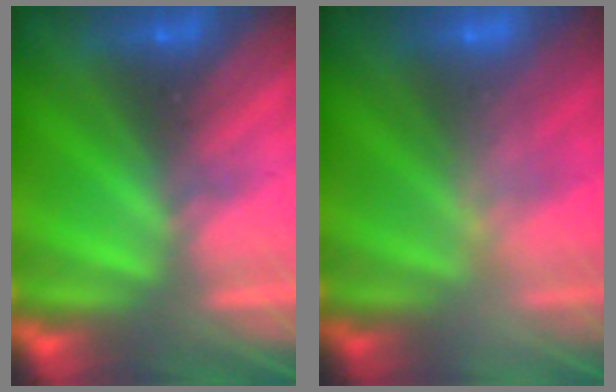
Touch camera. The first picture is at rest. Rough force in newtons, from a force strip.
{"total": 2.4}